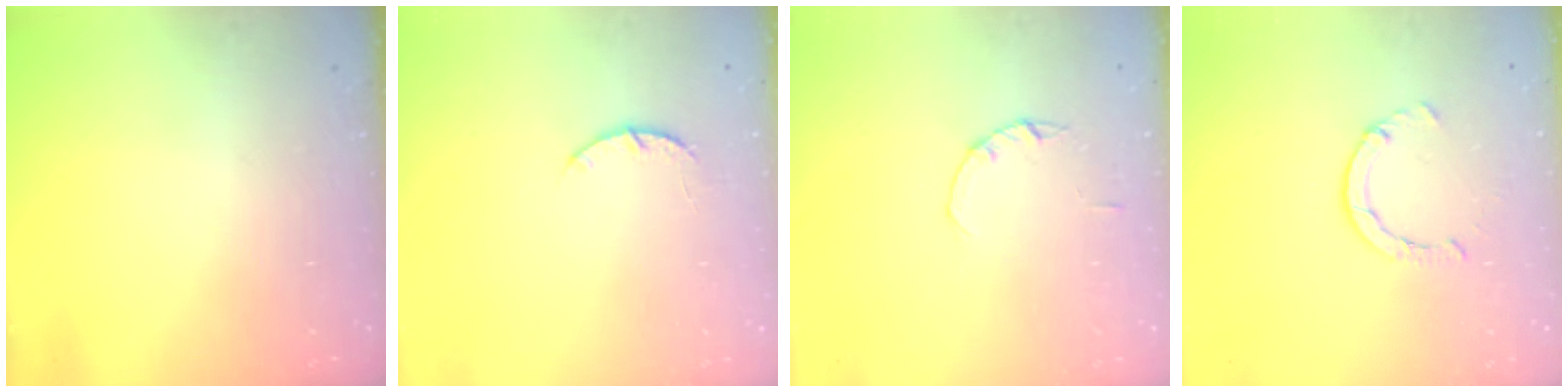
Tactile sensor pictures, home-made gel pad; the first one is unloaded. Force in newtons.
{"total": 3.0, "press": 2.9, "slide": 0.5}
{"total": 1.4, "press": 1.3, "slide": 0.3}
{"total": 2.9, "press": 2.9, "slide": 0.4}